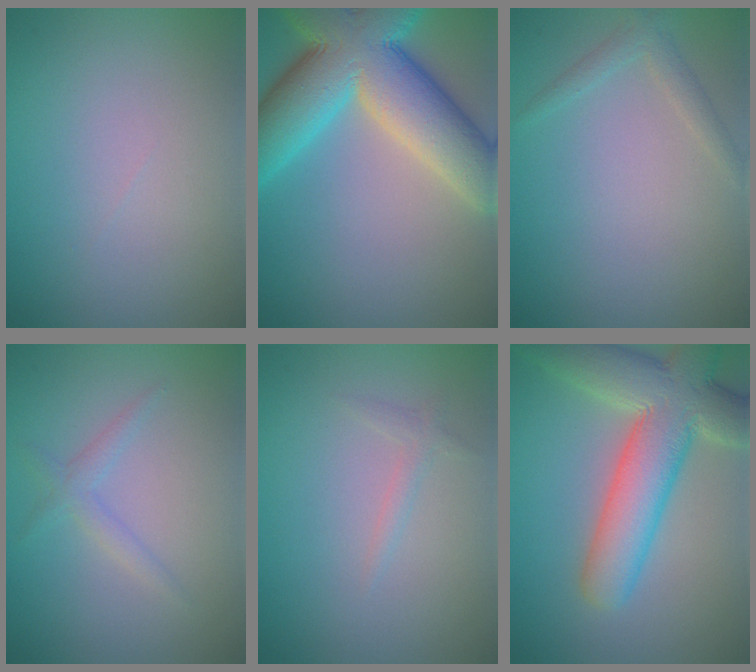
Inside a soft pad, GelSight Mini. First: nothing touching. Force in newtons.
{"total": 13.2, "press": 13.2, "slide": 0.6}
{"total": 1.4, "press": 1.4, "slide": 0.1}
{"total": 1.4, "press": 1.4, "slide": 0.0}
{"total": 0.9, "press": 0.9, "slide": 0.1}
{"total": 9.7, "press": 9.7, "slide": 1.0}